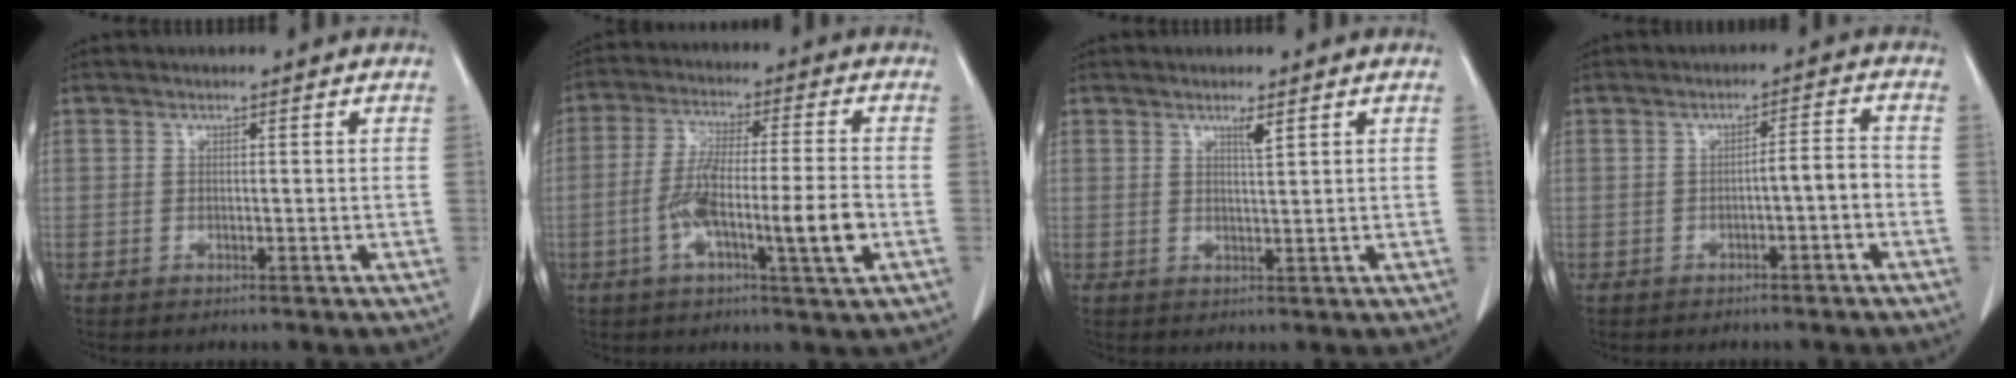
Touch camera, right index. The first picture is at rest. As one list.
[{"total": 11.5, "force": [-3.3, 0.8, 11.0], "torque": [-0.199, -0.001, -0.060]}, {"total": 1.7, "force": [1.1, -0.1, 1.3], "torque": [-0.025, -0.005, 0.019]}, {"total": 3.1, "force": [-1.3, 0.3, 2.8], "torque": [-0.036, 0.010, -0.020]}]